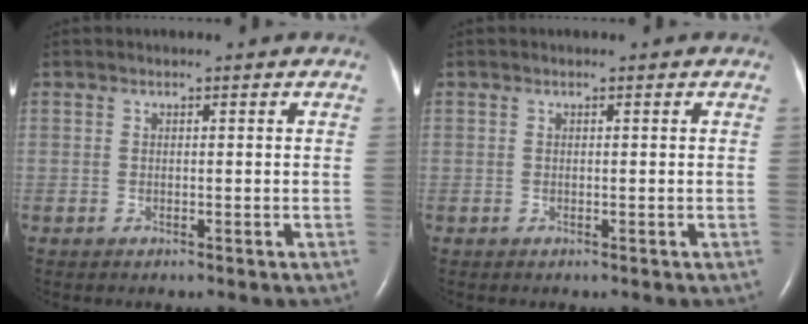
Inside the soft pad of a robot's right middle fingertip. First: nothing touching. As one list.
[{"total": 0.0}]